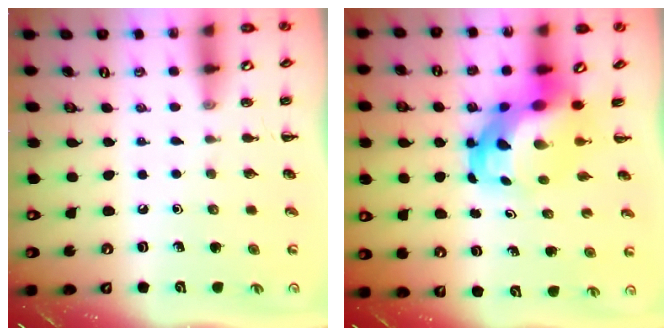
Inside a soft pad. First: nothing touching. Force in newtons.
{"total": 7.1, "press": 6.9, "slide": 1.9}